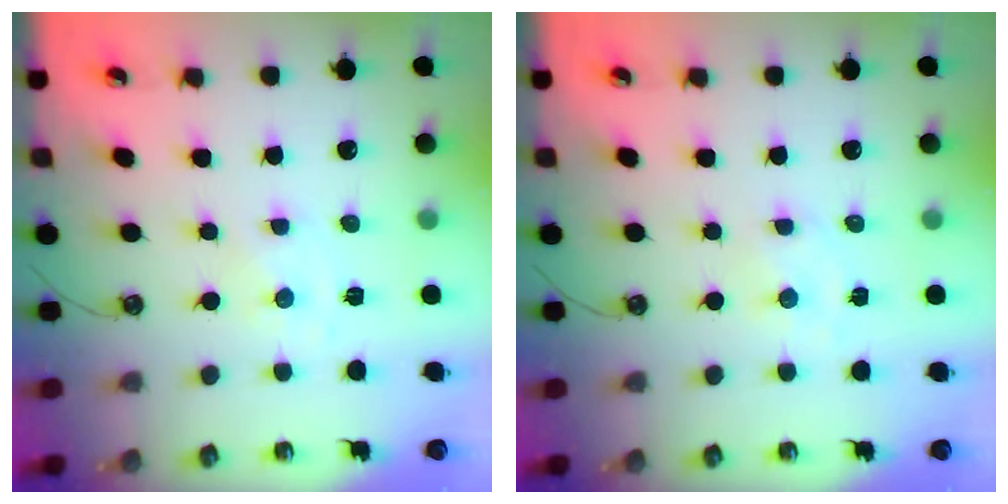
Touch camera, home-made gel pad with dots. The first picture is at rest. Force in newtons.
{"total": 1.3, "press": 1.3, "slide": 0.2}